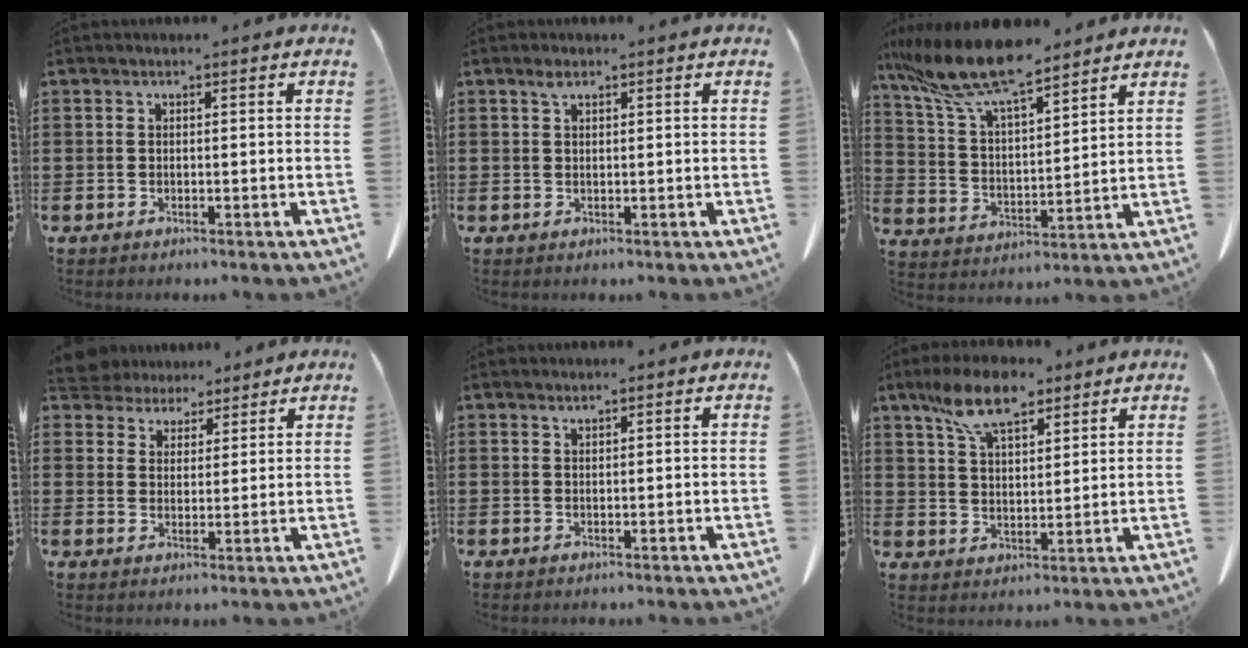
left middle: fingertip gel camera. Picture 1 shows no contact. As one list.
[{"total": 1.3, "force": [0.7, 0.5, 0.9], "torque": [-0.022, 0.000, 0.014]}, {"total": 12.1, "force": [9.8, 1.5, 6.8], "torque": [-0.170, -0.048, 0.172]}, {"total": 5.4, "force": [5.1, 1.8, 0.4], "torque": [-0.032, -0.014, 0.096]}, {"total": 0.8, "force": [0.7, 0.0, 0.3], "torque": [-0.009, -0.003, 0.015]}, {"total": 9.9, "force": [7.0, 3.7, 6.0], "torque": [-0.134, -0.003, 0.130]}]